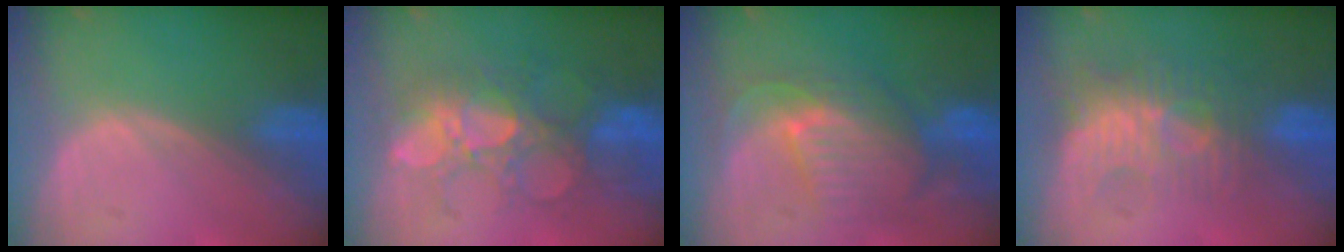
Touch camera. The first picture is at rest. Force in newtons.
{"total": 10.3, "press": 9.3, "slide": 4.4}
{"total": 9.8, "press": 9.0, "slide": 3.9}
{"total": 9.6, "press": 8.4, "slide": 4.5}